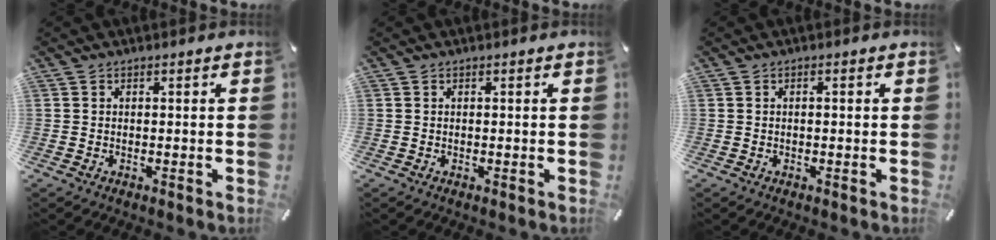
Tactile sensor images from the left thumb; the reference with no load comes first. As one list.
[{"total": 0.0}, {"total": 0.8, "force": [-0.1, 0.2, 0.8], "torque": [-0.015, -0.001, -0.001]}]